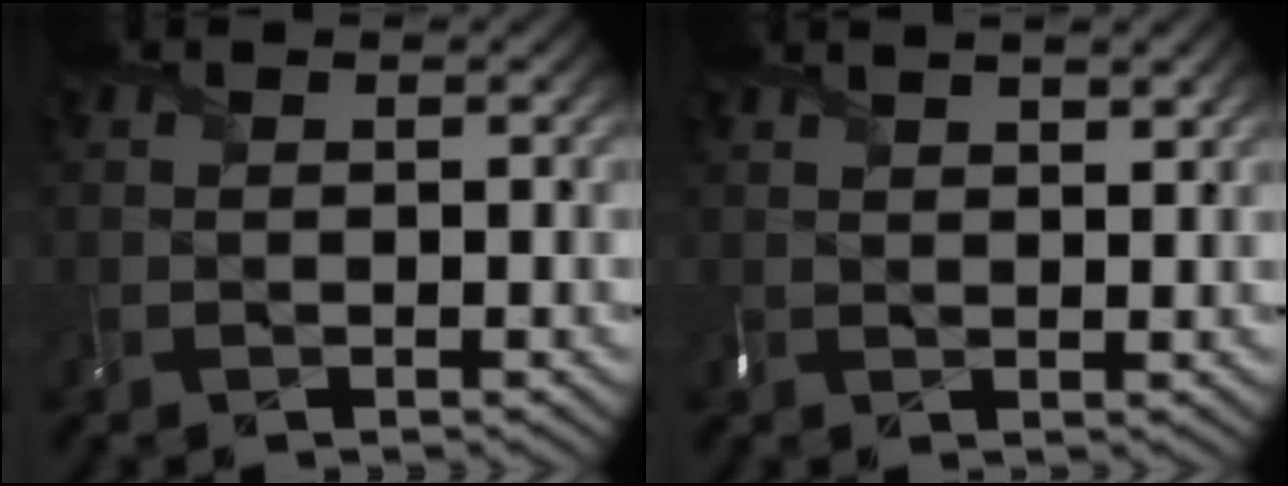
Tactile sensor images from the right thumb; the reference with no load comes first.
{"total": 3.7, "force": [2.5, 1.0, 2.5], "torque": [-0.054, 0.007, 0.043]}